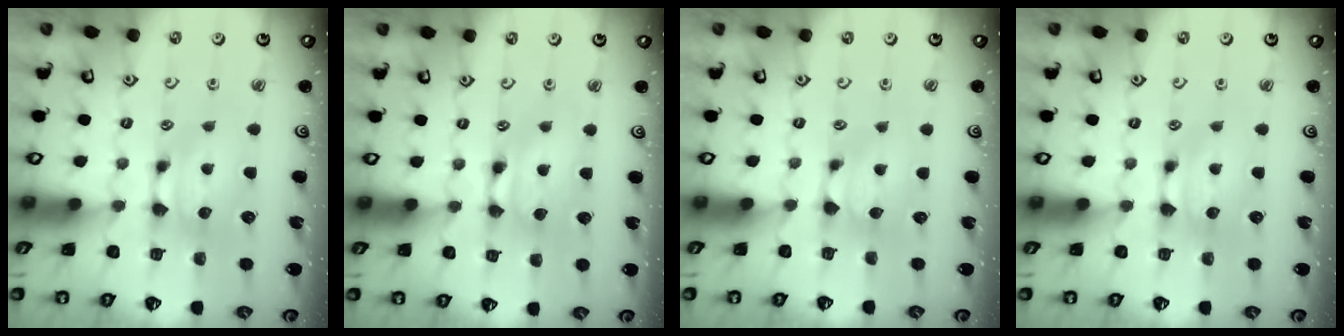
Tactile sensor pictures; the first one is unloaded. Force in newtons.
{"total": 1.6, "press": 1.5, "slide": 0.1}
{"total": 0.8, "press": 0.5, "slide": 0.6}
{"total": 0.0}